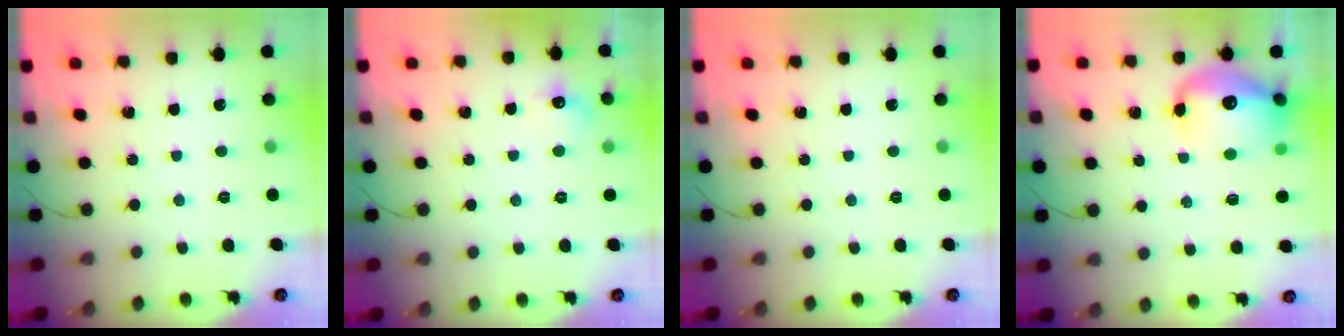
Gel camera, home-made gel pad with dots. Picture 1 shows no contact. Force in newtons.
{"total": 6.2, "press": 5.9, "slide": 2.0}
{"total": 0.0}
{"total": 15.7, "press": 15.2, "slide": 3.8}